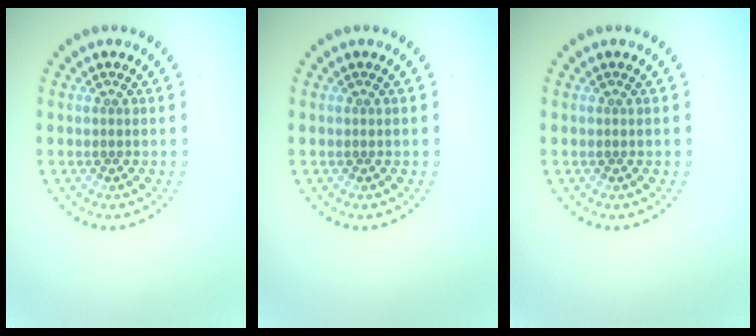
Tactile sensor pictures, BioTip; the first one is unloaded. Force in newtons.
{"total": 0.0}
{"total": 0.0}